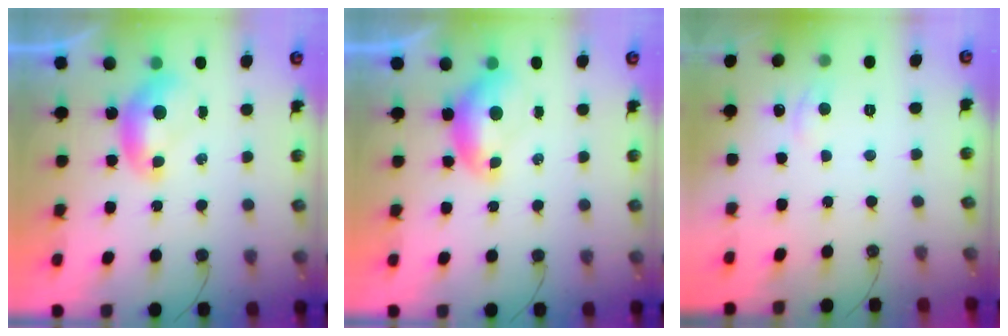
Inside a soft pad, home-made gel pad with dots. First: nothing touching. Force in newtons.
{"total": 0.9, "press": 0.8, "slide": 0.3}
{"total": 1.0, "press": 0.4, "slide": 0.9}